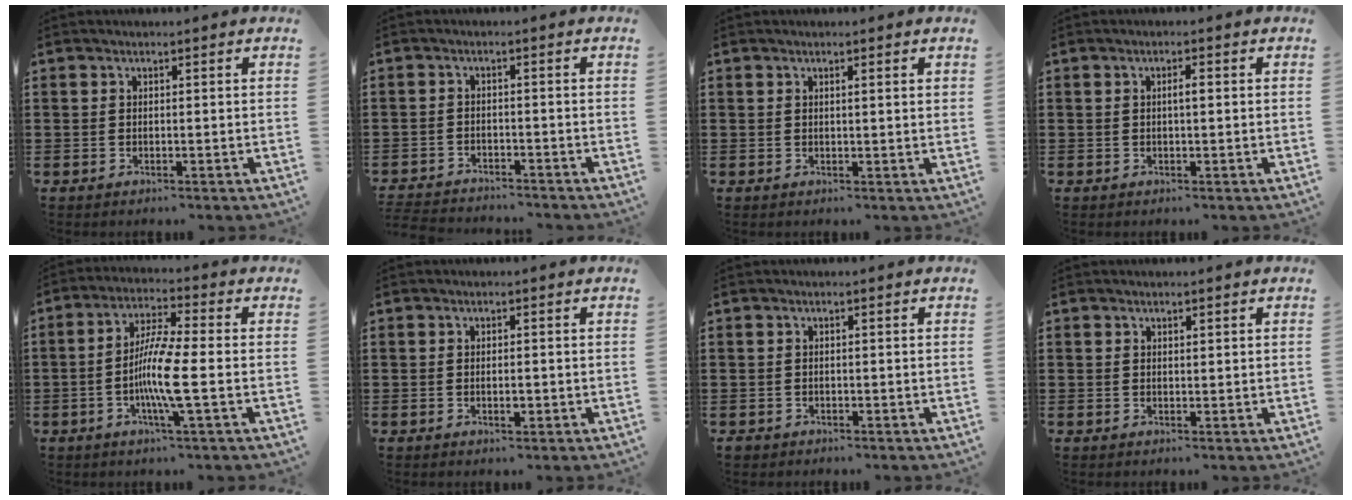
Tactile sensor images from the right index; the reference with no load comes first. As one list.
[{"total": 2.7, "force": [-2.7, 0.1, -0.1], "torque": [-0.004, 0.000, -0.059]}, {"total": 0.8, "force": [0.3, 0.0, 0.8], "torque": [-0.014, -0.001, 0.005]}, {"total": 1.4, "force": [0.1, 0.3, 1.3], "torque": [-0.025, 0.002, 0.000]}, {"total": 8.3, "force": [-1.9, 0.7, 8.1], "torque": [-0.173, -0.017, -0.045]}, {"total": 1.7, "force": [-0.5, 0.5, 1.5], "torque": [-0.028, 0.000, -0.008]}, {"total": 0.7, "force": [-0.5, 0.3, 0.0], "torque": [-0.003, 0.000, -0.012]}, {"total": 0.5, "force": [0.3, 0.3, 0.2], "torque": [-0.004, 0.002, 0.007]}]